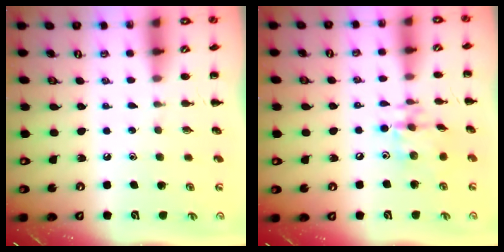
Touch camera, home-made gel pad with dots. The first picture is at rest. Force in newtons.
{"total": 11.4, "press": 11.4, "slide": 1.4}